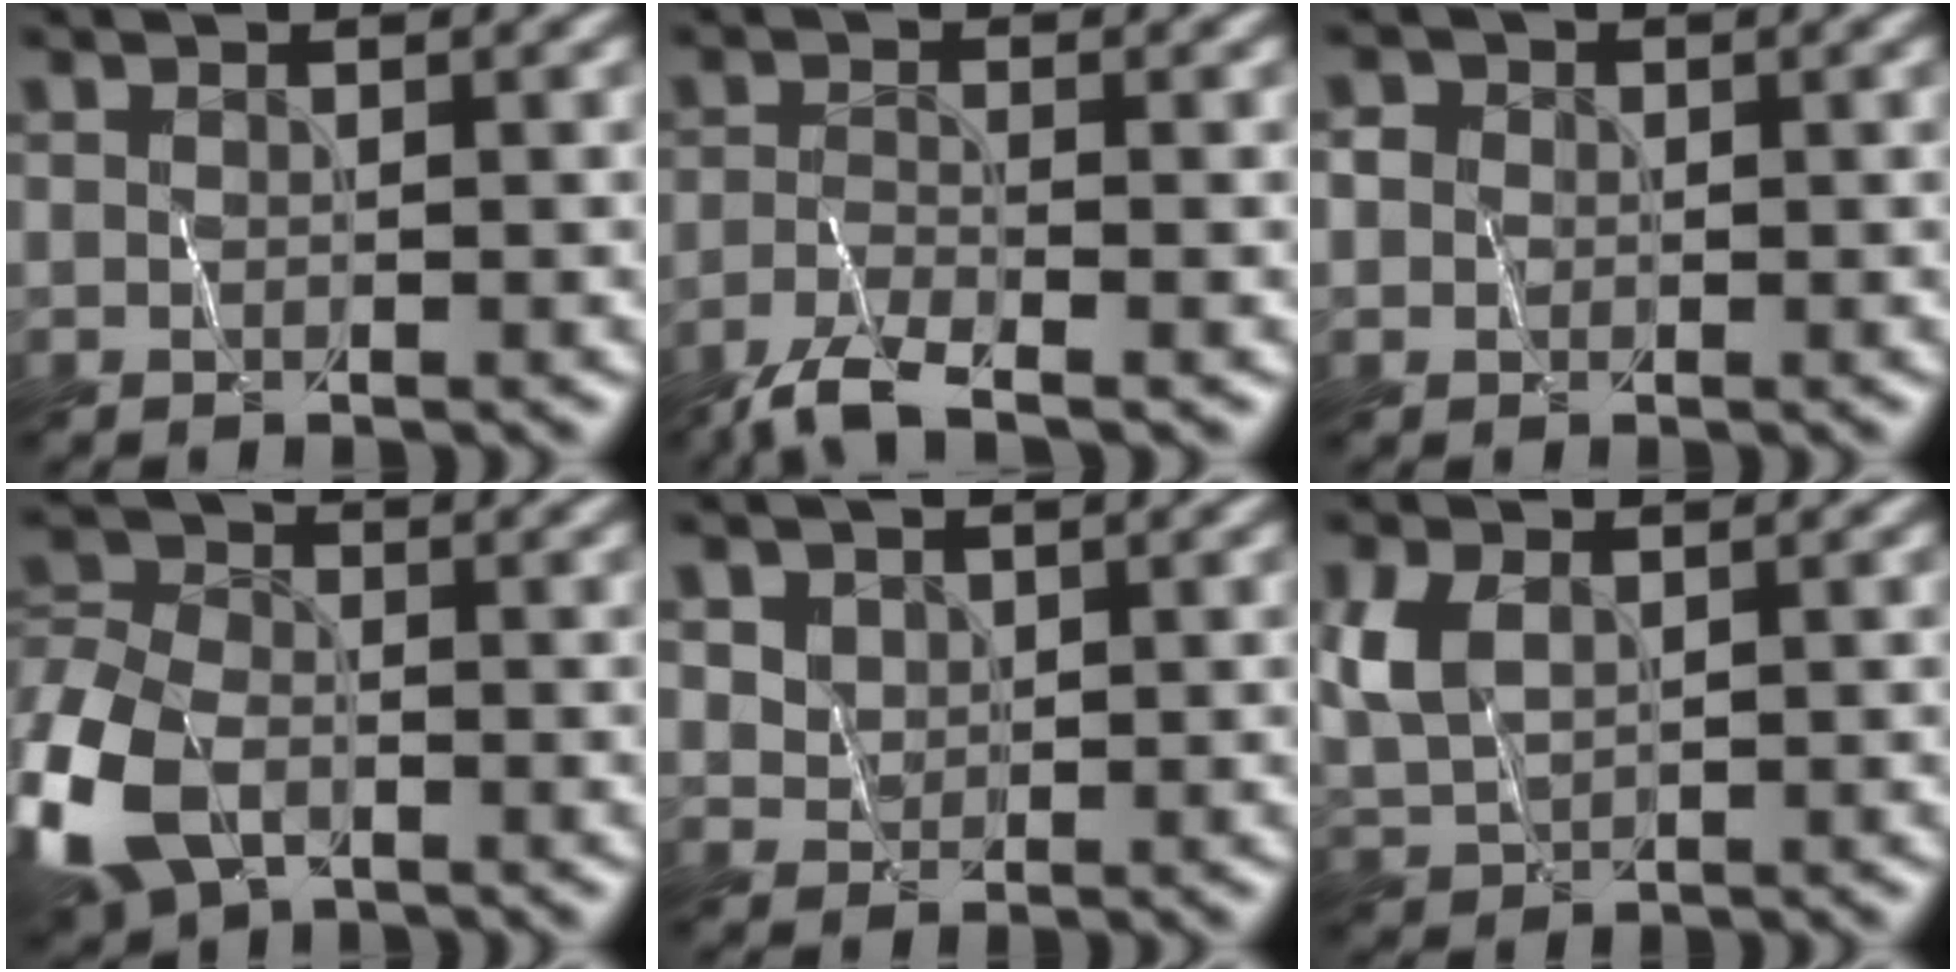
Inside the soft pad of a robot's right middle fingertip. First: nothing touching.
{"total": 3.9, "force": [-2.8, 0.8, 2.5], "torque": [-0.056, -0.009, -0.065]}
{"total": 3.1, "force": [0.9, 2.6, 1.3], "torque": [-0.025, 0.010, 0.004]}
{"total": 10.4, "force": [-4.4, 6.5, 6.7], "torque": [-0.170, -0.018, -0.085]}
{"total": 3.0, "force": [1.7, 2.1, 1.2], "torque": [-0.043, 0.000, 0.044]}
{"total": 4.0, "force": [1.0, 2.6, 2.8], "torque": [-0.077, 0.003, 0.025]}